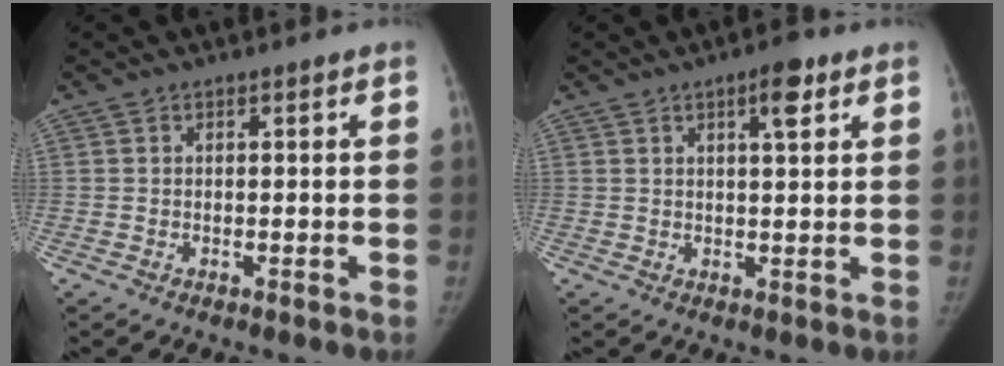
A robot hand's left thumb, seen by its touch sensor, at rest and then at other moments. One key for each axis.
{"total": 4.6, "fx": 2.4, "fy": 1.2, "fz": 3.8, "tx": -0.049, "ty": -0.009, "tz": 0.033}